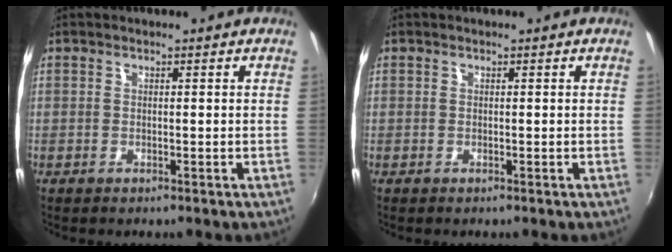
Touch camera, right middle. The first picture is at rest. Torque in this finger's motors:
{"motor_torque": [0.24, -0.21, 0.09, 0.01]}